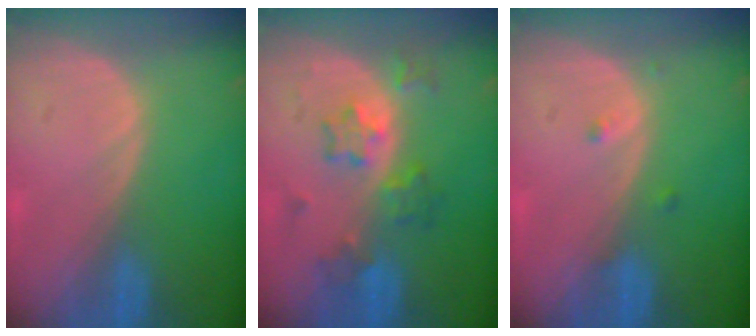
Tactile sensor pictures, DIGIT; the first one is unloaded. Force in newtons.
{"total": 5.8, "press": 5.8, "slide": 0.8}
{"total": 1.1, "press": 1.1, "slide": 0.1}